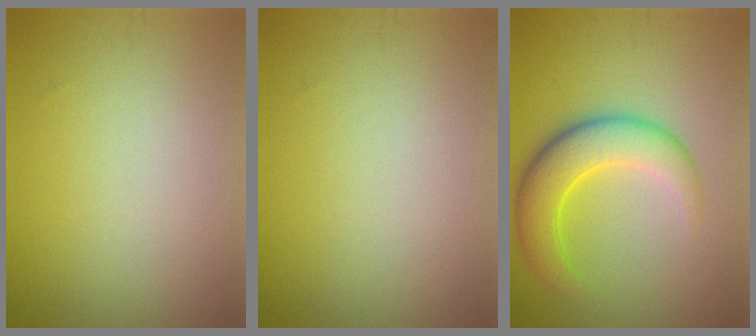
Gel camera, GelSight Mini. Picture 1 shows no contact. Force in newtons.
{"total": 0.0}
{"total": 5.7, "press": 5.7, "slide": 0.2}